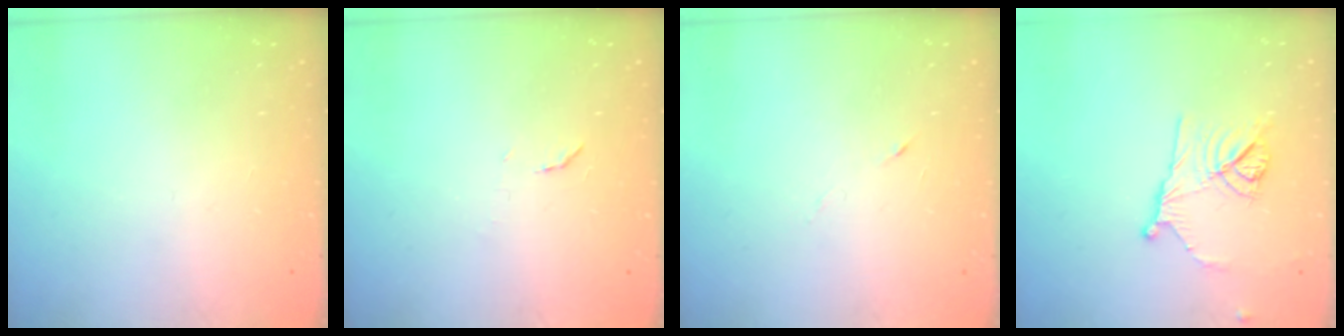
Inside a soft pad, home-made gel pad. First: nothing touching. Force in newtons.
{"total": 6.3, "press": 6.2, "slide": 0.6}
{"total": 3.1, "press": 3.0, "slide": 1.0}
{"total": 11.2, "press": 10.9, "slide": 2.3}